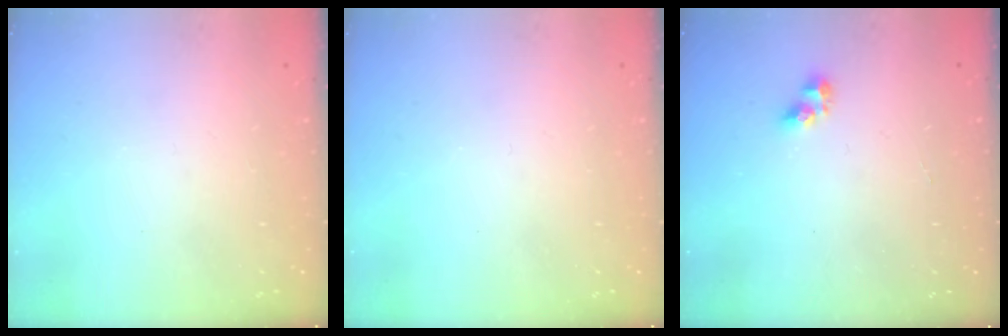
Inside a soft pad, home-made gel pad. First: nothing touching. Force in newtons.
{"total": 0.0}
{"total": 4.6, "press": 4.6, "slide": 0.2}